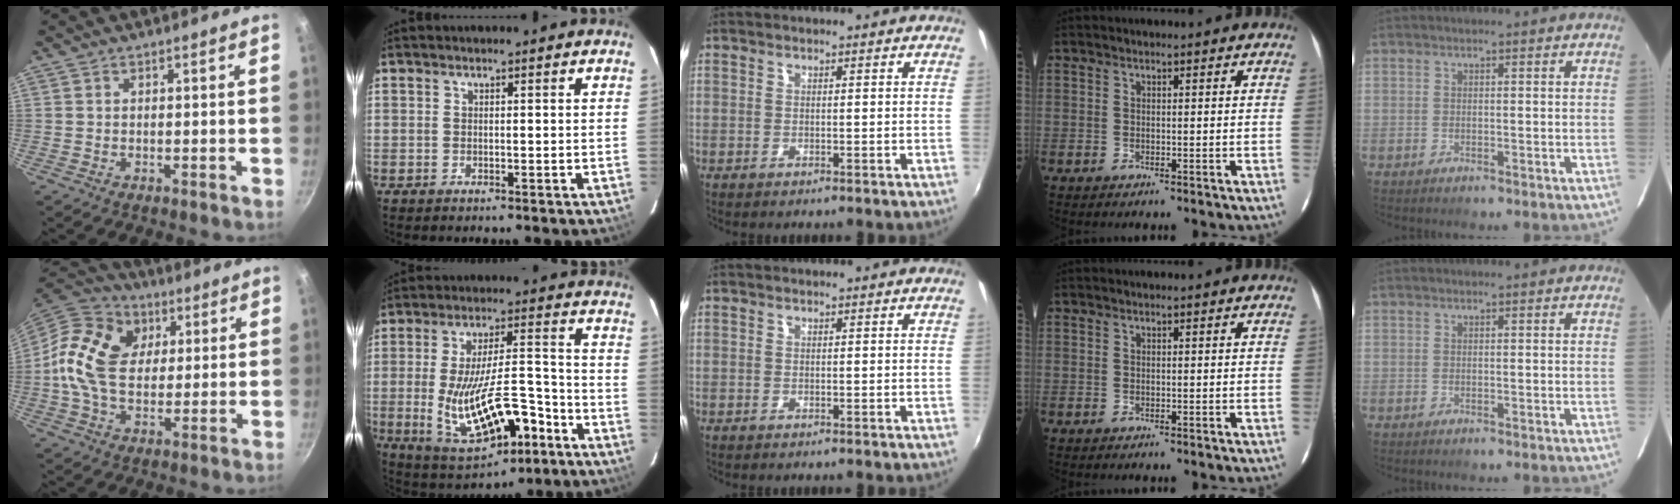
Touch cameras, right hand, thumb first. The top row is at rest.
{"thumb": {"total": 16.3, "force": [3.2, 11.7, 10.8], "torque": [-0.179, 0.008, 0.037]}, "index": {"total": 18.3, "force": [-6.8, 7.0, 15.5], "torque": [-0.295, -0.013, -0.083]}}